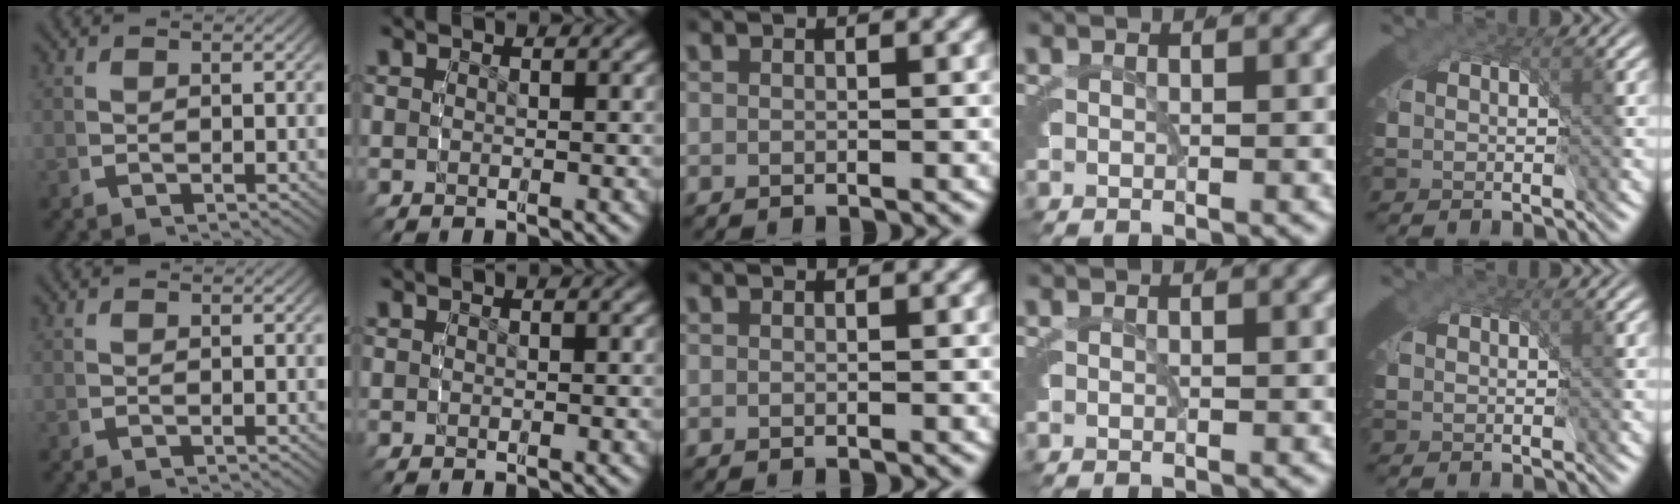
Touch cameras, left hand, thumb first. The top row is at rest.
{}